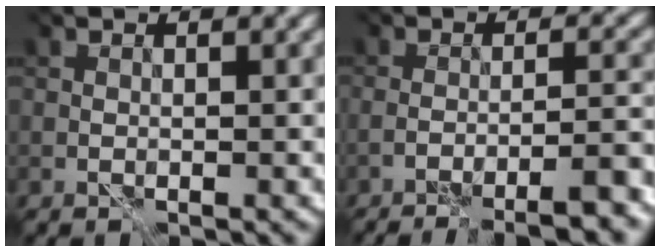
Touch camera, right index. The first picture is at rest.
{"total": 5.4, "force": [-3.9, 0.6, 3.7], "torque": [-0.046, 0.000, -0.060]}